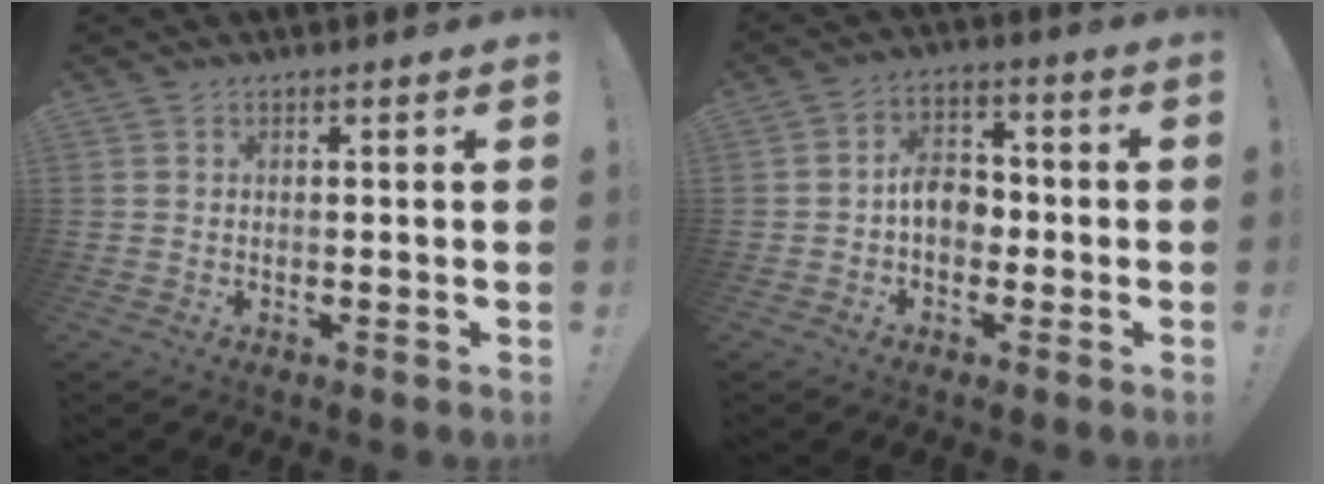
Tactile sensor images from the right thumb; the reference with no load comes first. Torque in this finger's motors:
{"motor_torque": [2.50, 2.50, 0.63, -0.40, 0.02]}